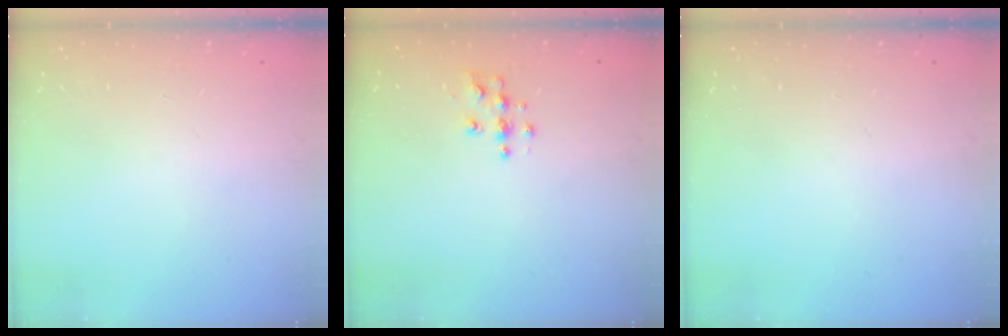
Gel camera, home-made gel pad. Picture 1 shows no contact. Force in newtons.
{"total": 5.0, "press": 5.0, "slide": 0.2}
{"total": 0.0}